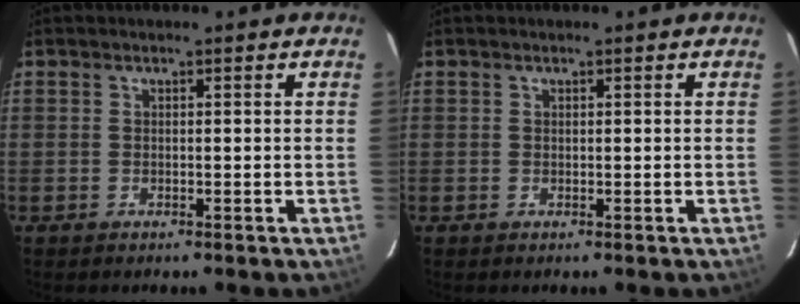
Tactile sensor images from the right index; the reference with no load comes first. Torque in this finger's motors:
{"motor_torque": [-0.08, 0.11, -0.07, 0.00]}